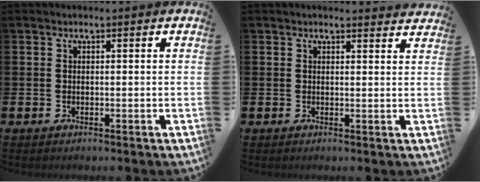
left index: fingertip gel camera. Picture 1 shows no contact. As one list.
[{"total": 1.5, "force": [1.5, 0.1, 0.0], "torque": [0.007, -0.008, 0.025]}]